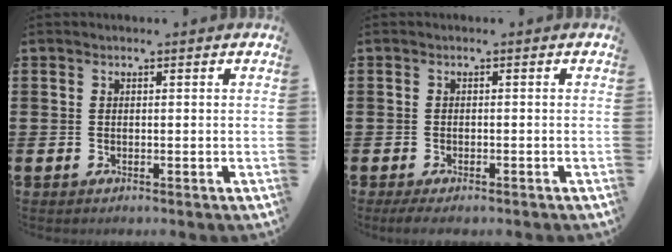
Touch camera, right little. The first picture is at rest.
{"total": 1.1, "force": [-0.7, 0.3, 0.8], "torque": [-0.015, -0.001, -0.013]}